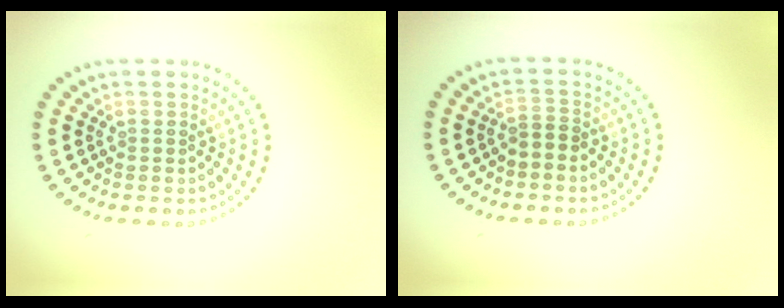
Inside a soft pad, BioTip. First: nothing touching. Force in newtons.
{"total": 1.1, "press": 0.8, "slide": 0.7}